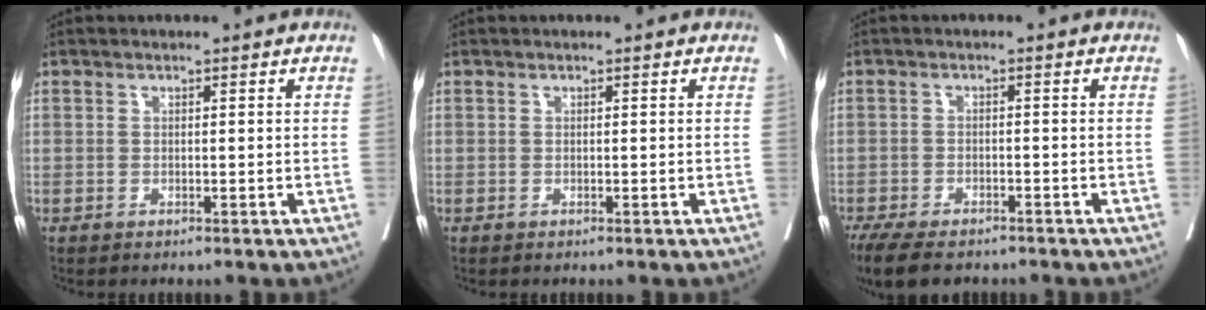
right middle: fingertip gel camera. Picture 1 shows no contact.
{"total": 0.0}
{"total": 9.7, "force": [-7.8, 3.3, 4.8], "torque": [-0.079, -0.012, -0.119]}